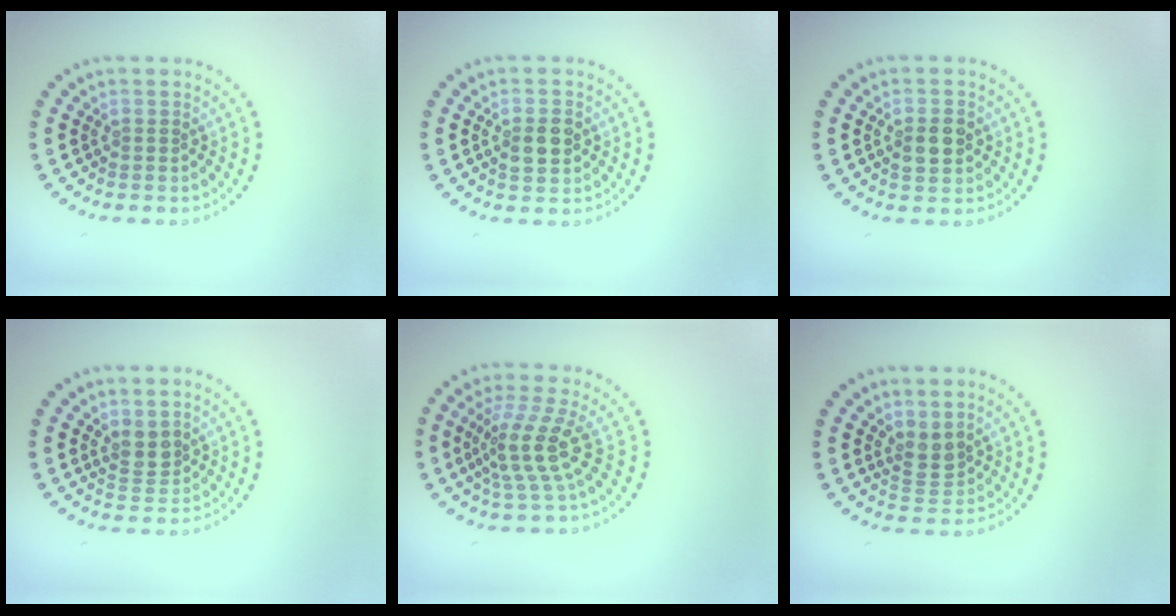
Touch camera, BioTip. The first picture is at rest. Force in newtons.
{"total": 2.5, "press": 2.5, "slide": 0.2}
{"total": 2.8, "press": 2.8, "slide": 0.2}
{"total": 2.0, "press": 1.7, "slide": 1.0}
{"total": 4.0, "press": 3.0, "slide": 2.6}
{"total": 2.2, "press": 1.8, "slide": 1.3}